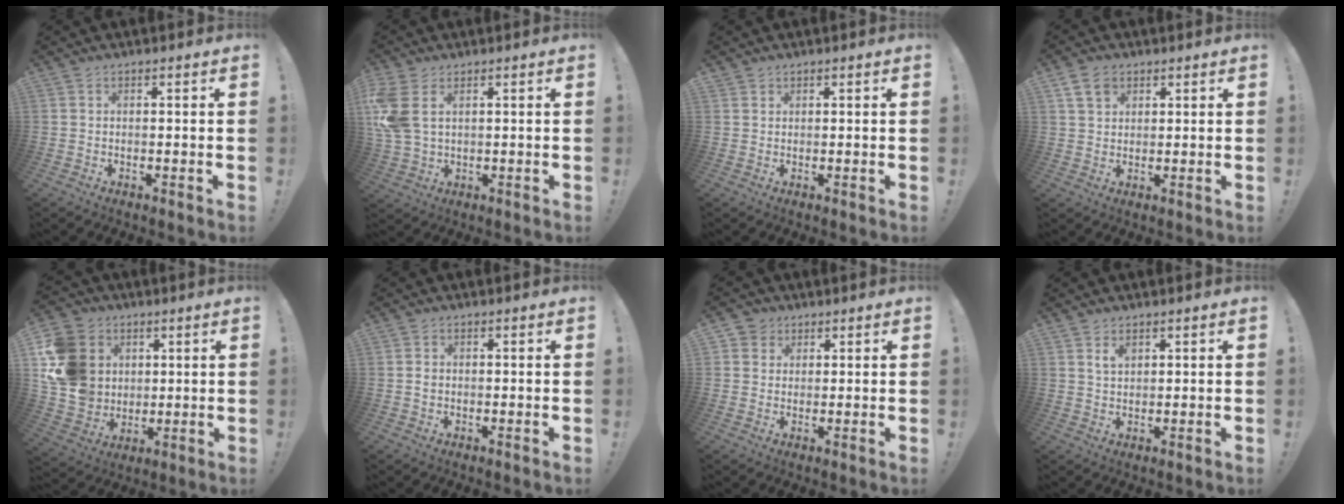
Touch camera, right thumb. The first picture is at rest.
{"total": 9.0, "force": [3.1, 5.4, 6.5], "torque": [-0.150, -0.010, 0.060]}
{"total": 0.9, "force": [0.8, 0.6, 0.0], "torque": [0.006, -0.005, 0.013]}
{"total": 6.3, "force": [3.2, 4.5, 3.0], "torque": [-0.048, -0.002, 0.062]}
{"total": 17.0, "force": [3.7, 14.8, 7.5], "torque": [-0.132, -0.002, 0.085]}
{"total": 1.0, "force": [-0.3, 0.9, 0.5], "torque": [-0.015, 0.007, -0.003]}
{"total": 3.5, "force": [1.4, 3.2, 0.6], "torque": [-0.009, -0.002, 0.026]}
{"total": 2.9, "force": [1.7, 1.6, 1.7], "torque": [-0.022, -0.006, 0.028]}